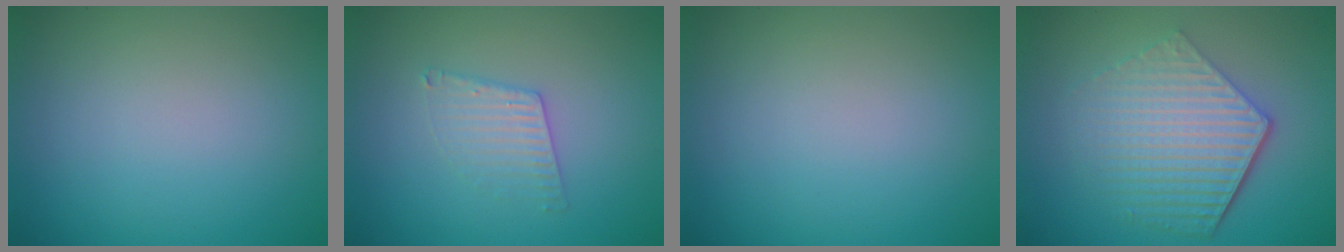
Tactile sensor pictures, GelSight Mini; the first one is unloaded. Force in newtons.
{"total": 2.1, "press": 2.1, "slide": 0.3}
{"total": 0.0}
{"total": 6.1, "press": 4.5, "slide": 4.2}